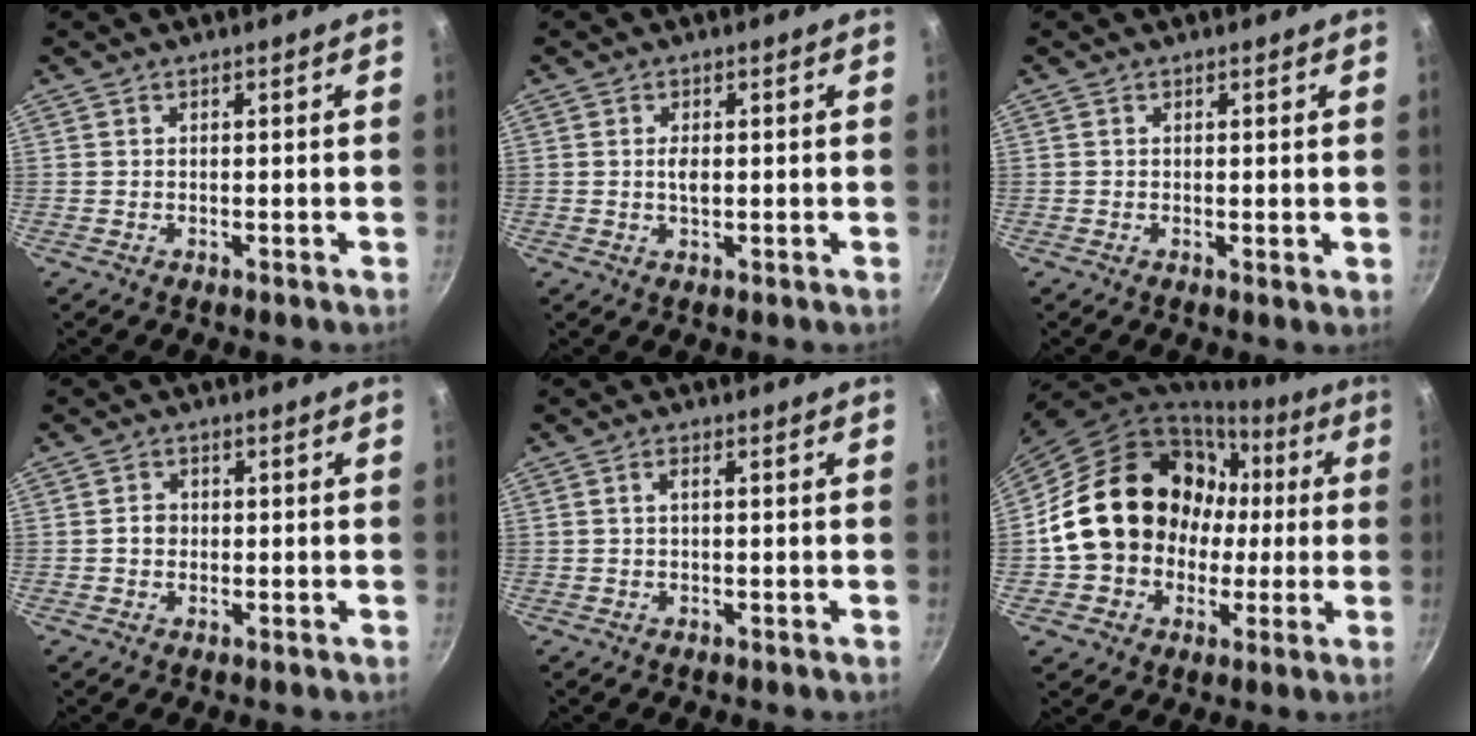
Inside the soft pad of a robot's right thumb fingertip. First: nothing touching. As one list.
[{"total": 2.3, "force": [0.1, 1.2, 1.9], "torque": [-0.028, 0.000, 0.001]}, {"total": 0.8, "force": [0.2, 0.2, 0.7], "torque": [-0.011, -0.002, 0.002]}, {"total": 2.3, "force": [-0.2, 2.0, 1.1], "torque": [-0.008, 0.008, -0.005]}, {"total": 1.3, "force": [0.0, 0.5, 1.2], "torque": [-0.029, 0.008, 0.001]}, {"total": 19.6, "force": [0.3, 16.8, 10.2], "torque": [-0.142, 0.047, 0.017]}]